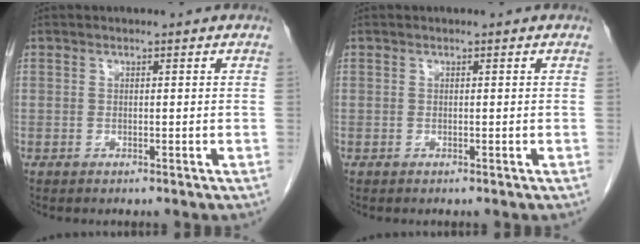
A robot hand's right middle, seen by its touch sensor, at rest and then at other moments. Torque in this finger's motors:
{"motor_torque": [-0.05, -0.22, 0.00, 0.00]}